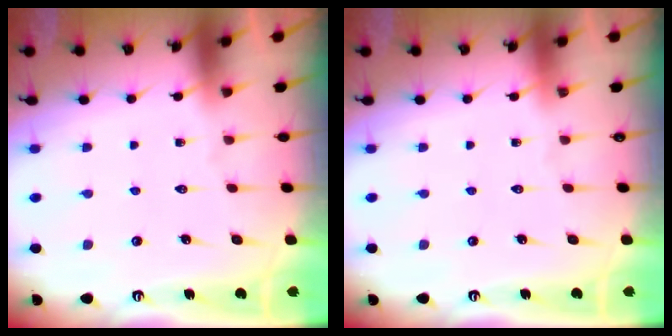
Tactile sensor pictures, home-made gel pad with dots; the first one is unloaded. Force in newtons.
{"total": 0.0}